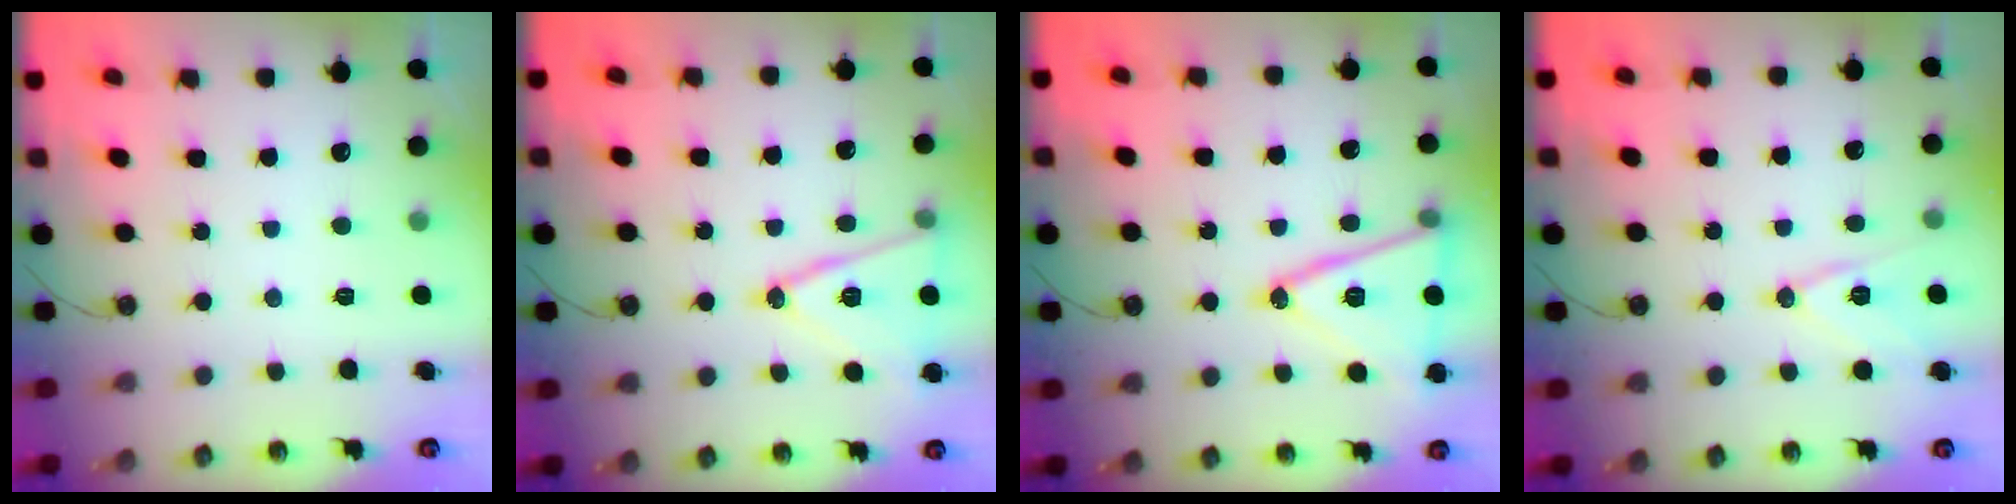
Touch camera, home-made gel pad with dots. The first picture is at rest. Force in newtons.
{"total": 14.7, "press": 14.4, "slide": 3.4}
{"total": 18.0, "press": 17.7, "slide": 3.2}
{"total": 11.1, "press": 10.6, "slide": 3.4}